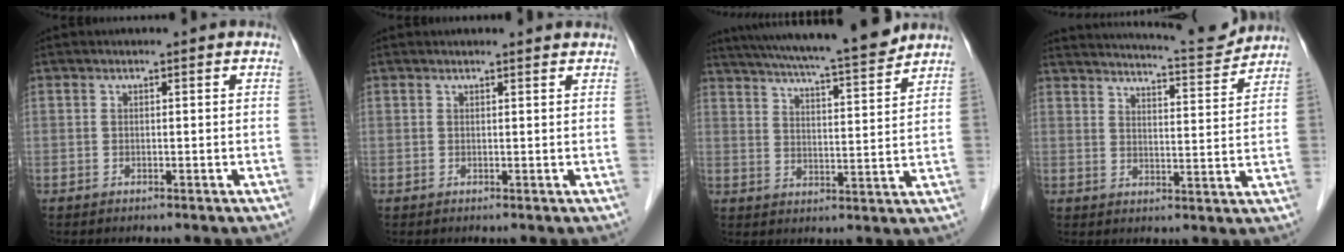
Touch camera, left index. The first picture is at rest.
{"total": 2.6, "force": [2.6, 0.3, 0.4], "torque": [-0.011, 0.008, 0.025]}
{"total": 17.2, "force": [15.3, 0.1, 7.7], "torque": [-0.132, 0.001, 0.224]}
{"total": 13.4, "force": [12.9, 0.6, 3.5], "torque": [-0.056, -0.015, 0.171]}